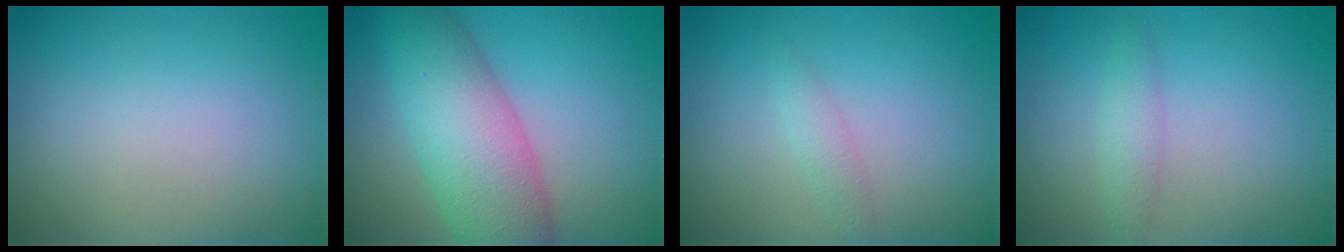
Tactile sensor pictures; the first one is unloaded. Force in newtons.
{"total": 8.4, "press": 8.4, "slide": 0.2}
{"total": 1.2, "press": 1.2, "slide": 0.0}
{"total": 1.6, "press": 1.6, "slide": 0.1}